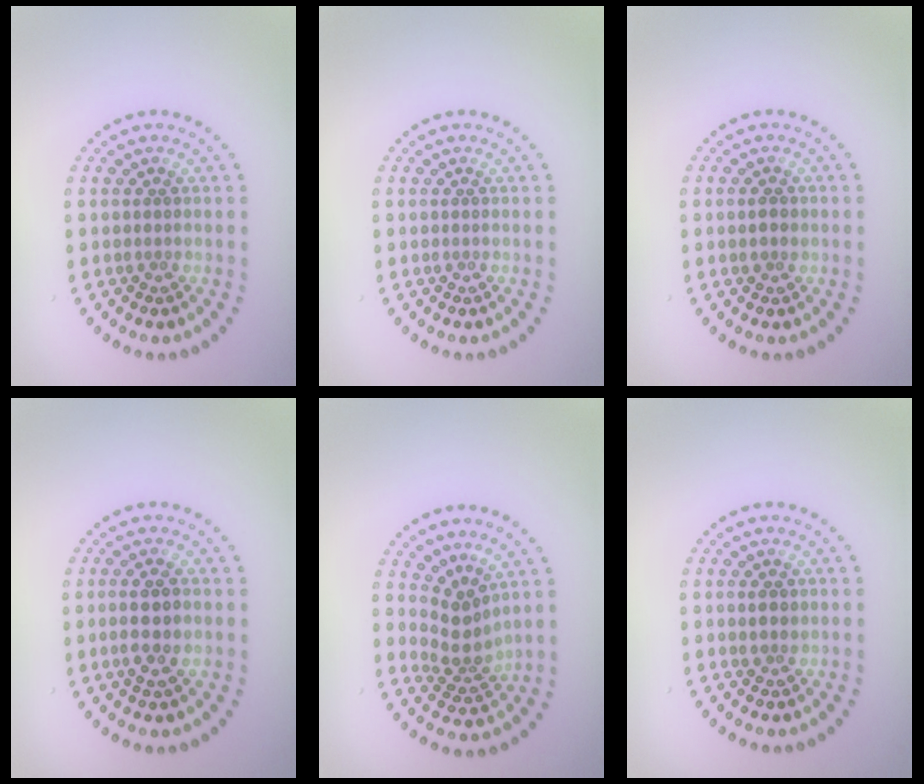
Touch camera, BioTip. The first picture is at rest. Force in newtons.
{"total": 0.0}
{"total": 1.2, "press": 1.2, "slide": 0.2}
{"total": 2.7, "press": 2.6, "slide": 0.7}
{"total": 2.9, "press": 2.0, "slide": 2.1}
{"total": 1.3, "press": 1.3, "slide": 0.3}